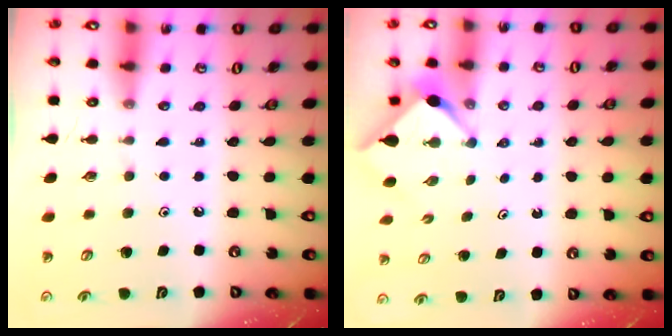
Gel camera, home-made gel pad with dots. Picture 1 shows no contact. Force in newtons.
{"total": 2.6, "press": 2.6, "slide": 0.3}